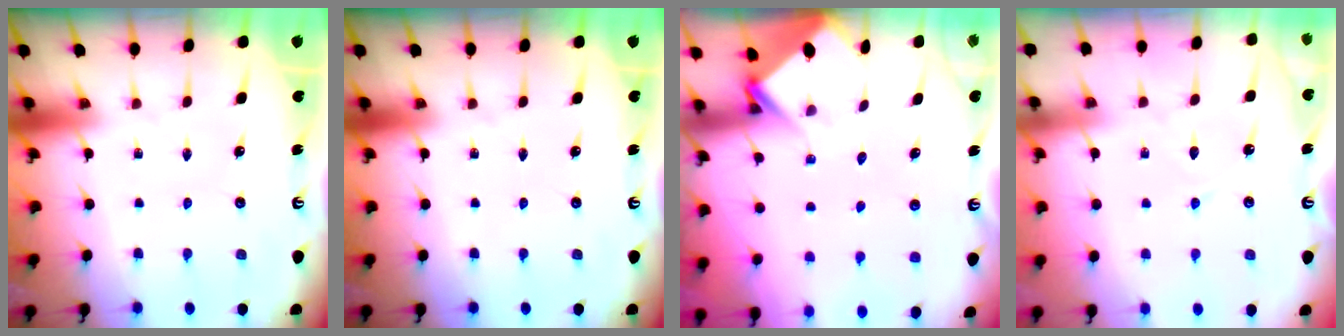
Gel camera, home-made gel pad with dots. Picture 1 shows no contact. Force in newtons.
{"total": 0.0}
{"total": 3.9, "press": 3.9, "slide": 0.3}
{"total": 4.0, "press": 3.9, "slide": 0.5}